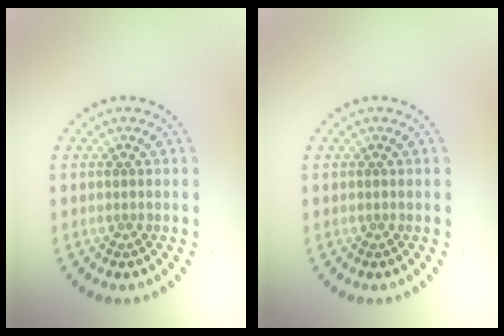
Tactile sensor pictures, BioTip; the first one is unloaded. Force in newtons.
{"total": 0.0}